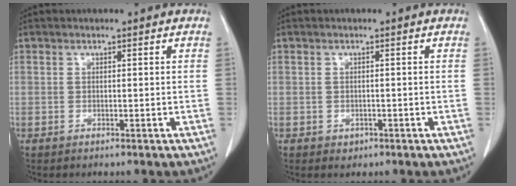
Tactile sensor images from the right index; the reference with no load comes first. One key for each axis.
{"total": 1.0, "fx": -0.6, "fy": 0.8, "fz": 0.3, "tx": -0.005, "ty": 0.002, "tz": -0.005}